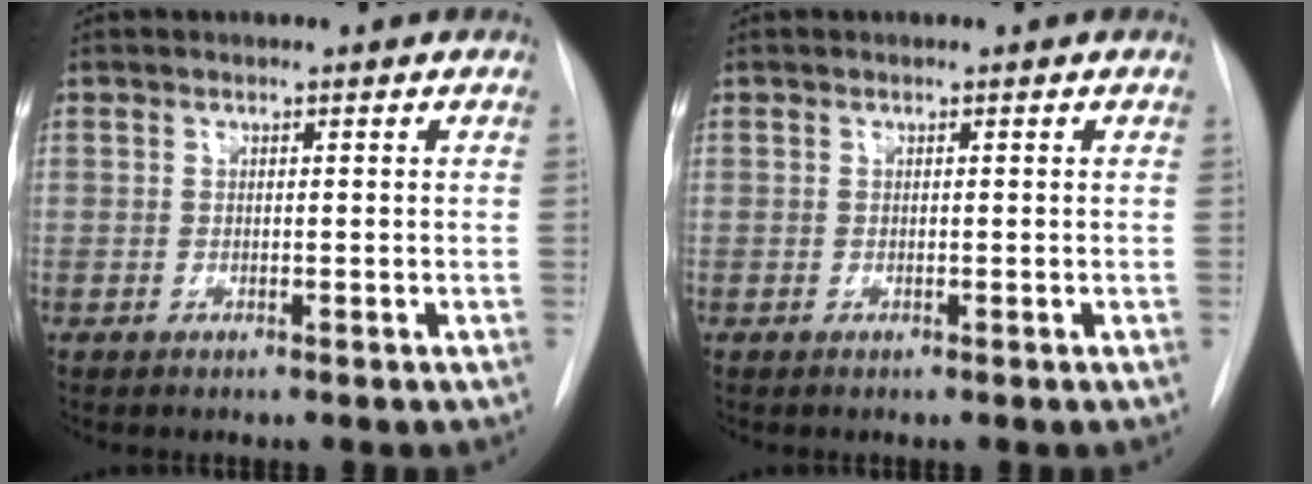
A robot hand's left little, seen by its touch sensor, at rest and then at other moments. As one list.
[{"total": 0.0}]